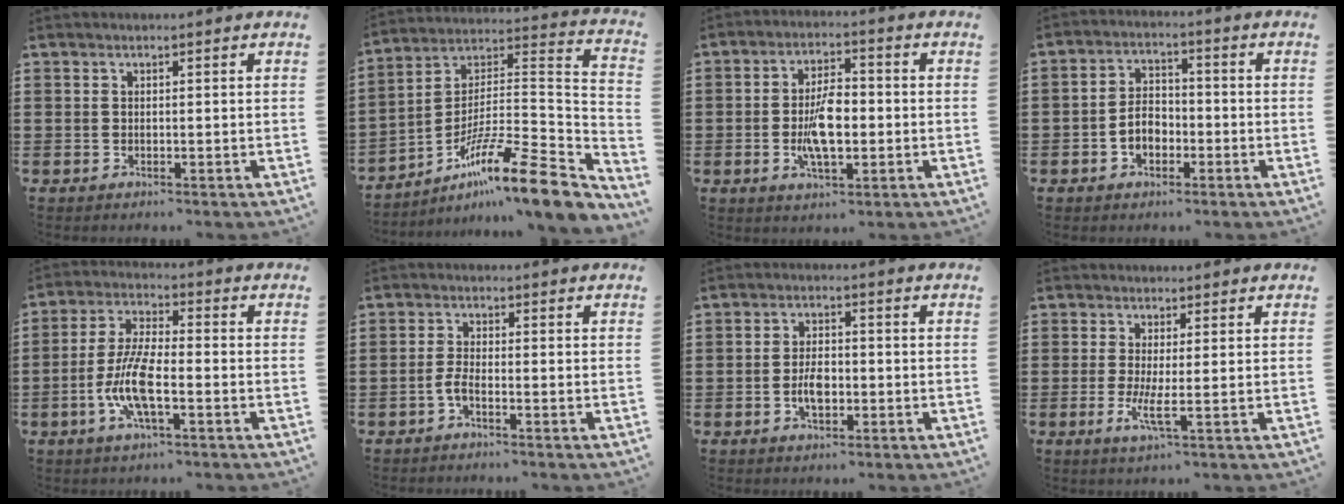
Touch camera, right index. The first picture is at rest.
{"total": 14.8, "force": [-10.1, 1.5, 10.7], "torque": [-0.173, 0.012, -0.184]}
{"total": 7.6, "force": [-1.3, 3.3, 6.7], "torque": [-0.134, -0.004, -0.031]}
{"total": 4.5, "force": [-1.7, 2.8, 3.1], "torque": [-0.067, 0.001, -0.033]}
{"total": 8.6, "force": [-2.7, 2.5, 7.7], "torque": [-0.174, -0.014, -0.055]}
{"total": 2.4, "force": [-1.3, 0.3, 2.0], "torque": [-0.053, -0.009, -0.026]}
{"total": 4.2, "force": [-1.0, 2.1, 3.5], "torque": [-0.061, -0.002, -0.019]}
{"total": 3.8, "force": [-0.5, 0.0, 3.7], "torque": [-0.083, -0.016, -0.014]}